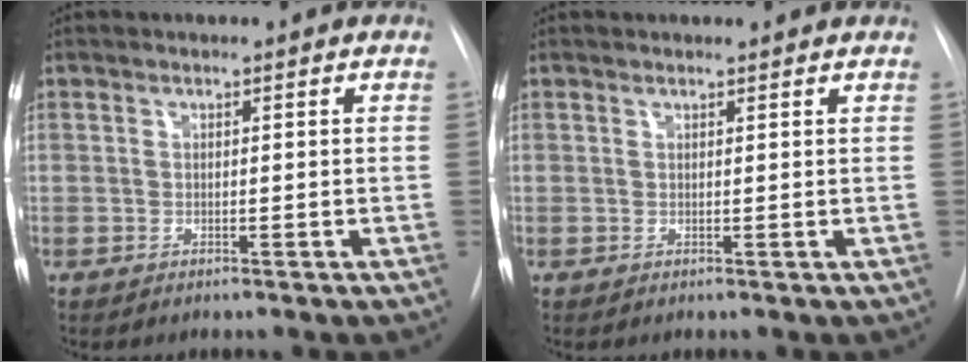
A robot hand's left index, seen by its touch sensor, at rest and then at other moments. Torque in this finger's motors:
{"motor_torque": [-0.08, -0.38, -0.14, 0.01]}